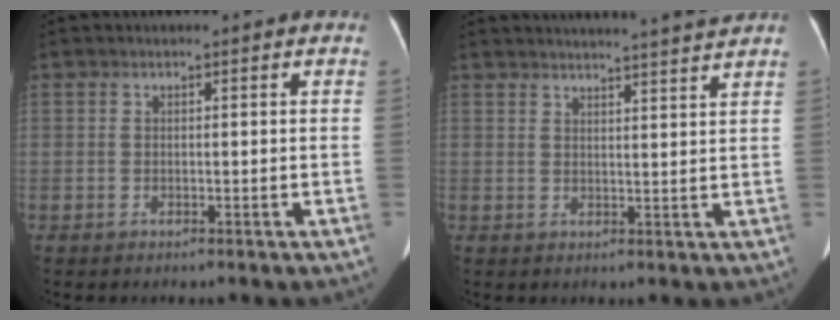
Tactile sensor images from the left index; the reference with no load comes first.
{"total": 12.4, "force": [11.7, -1.3, 3.9], "torque": [-0.060, -0.014, 0.143]}